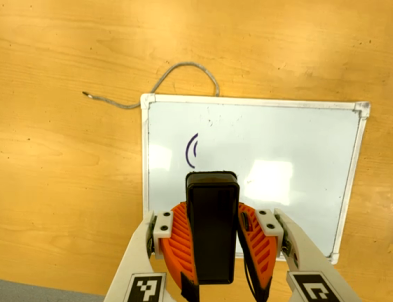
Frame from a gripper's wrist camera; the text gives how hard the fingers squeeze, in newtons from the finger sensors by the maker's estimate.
{"total": 6.9, "left": 6.0, "right": 7.8}